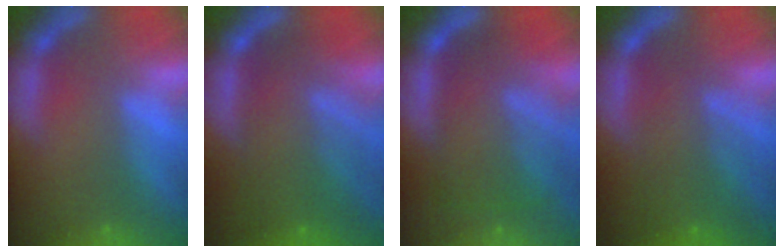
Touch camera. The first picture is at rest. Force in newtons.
{"total": 9.5}
{"total": 9.5}
{"total": 6.6}